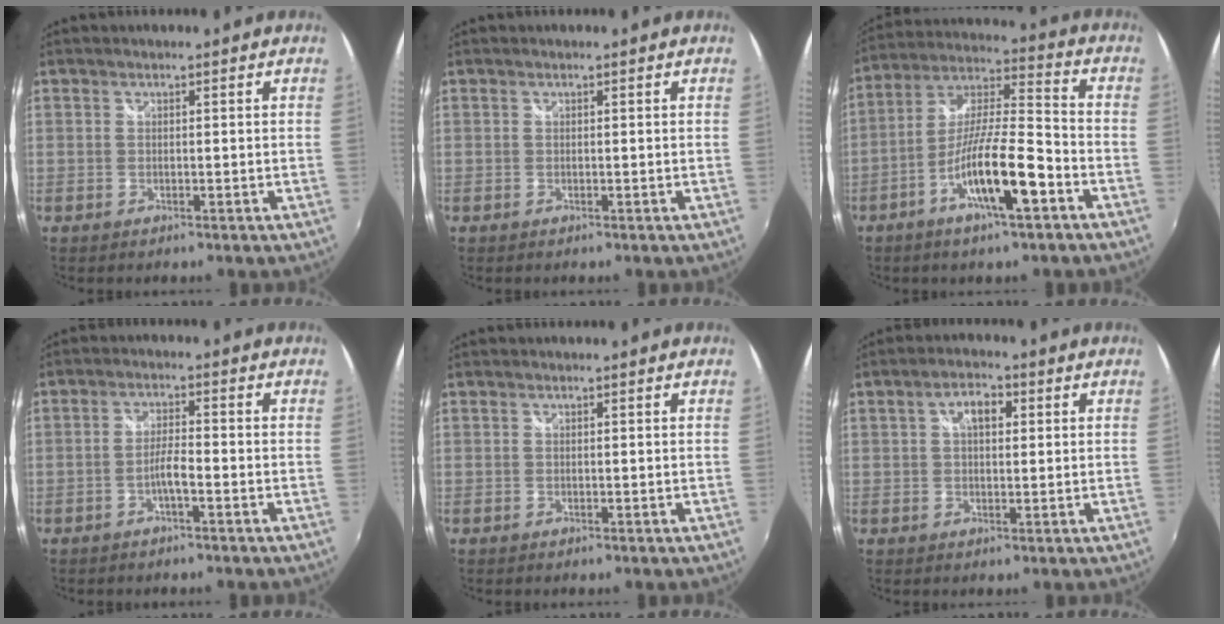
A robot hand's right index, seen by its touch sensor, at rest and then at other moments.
{"total": 0.0}
{"total": 14.2, "force": [-6.5, 2.2, 12.4], "torque": [-0.241, -0.003, -0.122]}
{"total": 3.2, "force": [-1.8, 0.3, 2.7], "torque": [-0.057, 0.006, -0.034]}
{"total": 0.0}
{"total": 4.5, "force": [1.2, 2.6, 3.5], "torque": [-0.058, 0.014, 0.020]}